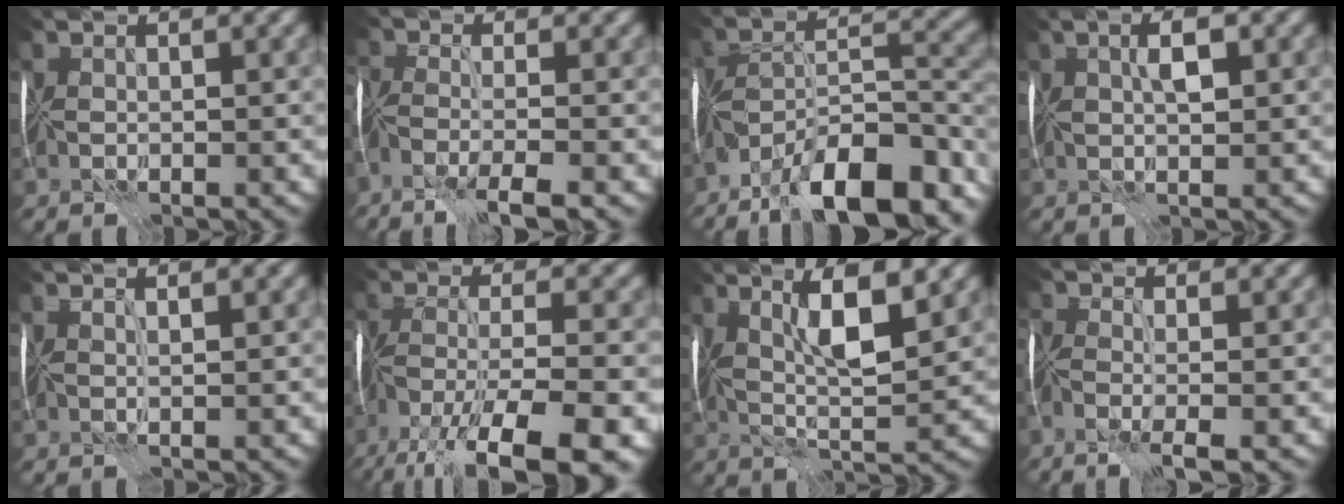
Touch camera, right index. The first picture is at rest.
{"total": 5.7, "force": [-3.8, 0.9, 4.1], "torque": [-0.076, -0.013, -0.077]}
{"total": 13.9, "force": [-10.2, 4.4, 8.4], "torque": [-0.145, 0.012, -0.164]}
{"total": 2.4, "force": [0.8, 0.6, 2.1], "torque": [-0.044, 0.004, 0.012]}
{"total": 1.1, "force": [0.7, -0.8, -0.1], "torque": [0.001, -0.003, 0.011]}
{"total": 12.9, "force": [-8.8, 3.0, 8.9], "torque": [-0.168, -0.028, -0.139]}
{"total": 6.7, "force": [2.5, 1.2, 6.1], "torque": [-0.108, 0.000, 0.039]}
{"total": 4.9, "force": [-2.1, 1.6, 4.1], "torque": [-0.084, -0.004, -0.035]}